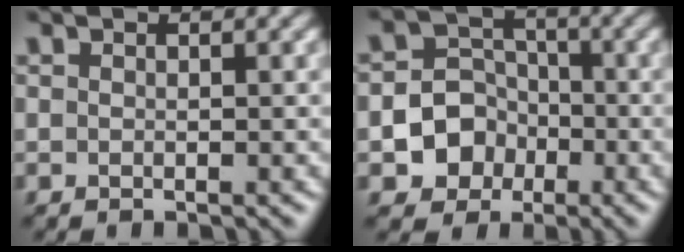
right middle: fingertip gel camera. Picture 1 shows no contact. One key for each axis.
{"total": 5.5, "fx": -2.1, "fy": 4.9, "fz": 1.5, "tx": -0.005, "ty": 0.008, "tz": -0.057}